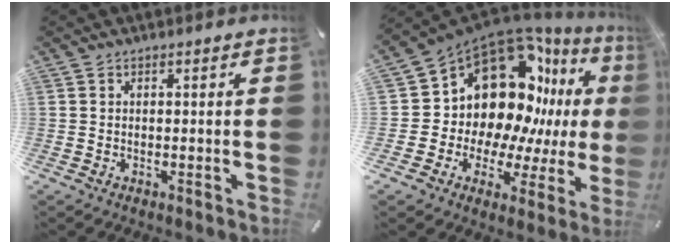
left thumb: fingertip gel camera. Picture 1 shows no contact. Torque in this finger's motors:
{"motor_torque": [2.51, 2.50, 1.86, 0.05, 0.20]}